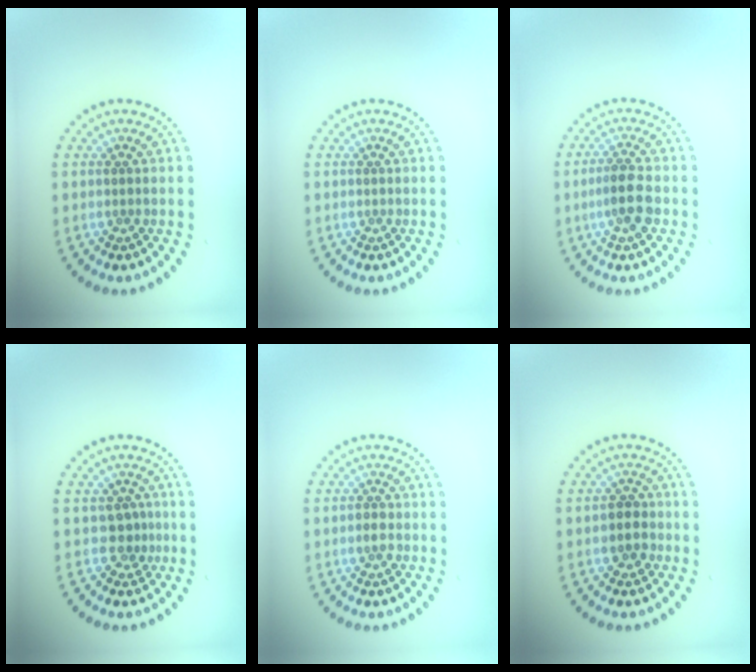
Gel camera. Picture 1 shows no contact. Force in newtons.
{"total": 0.0}
{"total": 3.1, "press": 2.9, "slide": 0.9}
{"total": 1.7, "press": 1.3, "slide": 1.2}
{"total": 1.4, "press": 1.3, "slide": 0.2}
{"total": 2.0, "press": 1.8, "slide": 0.7}